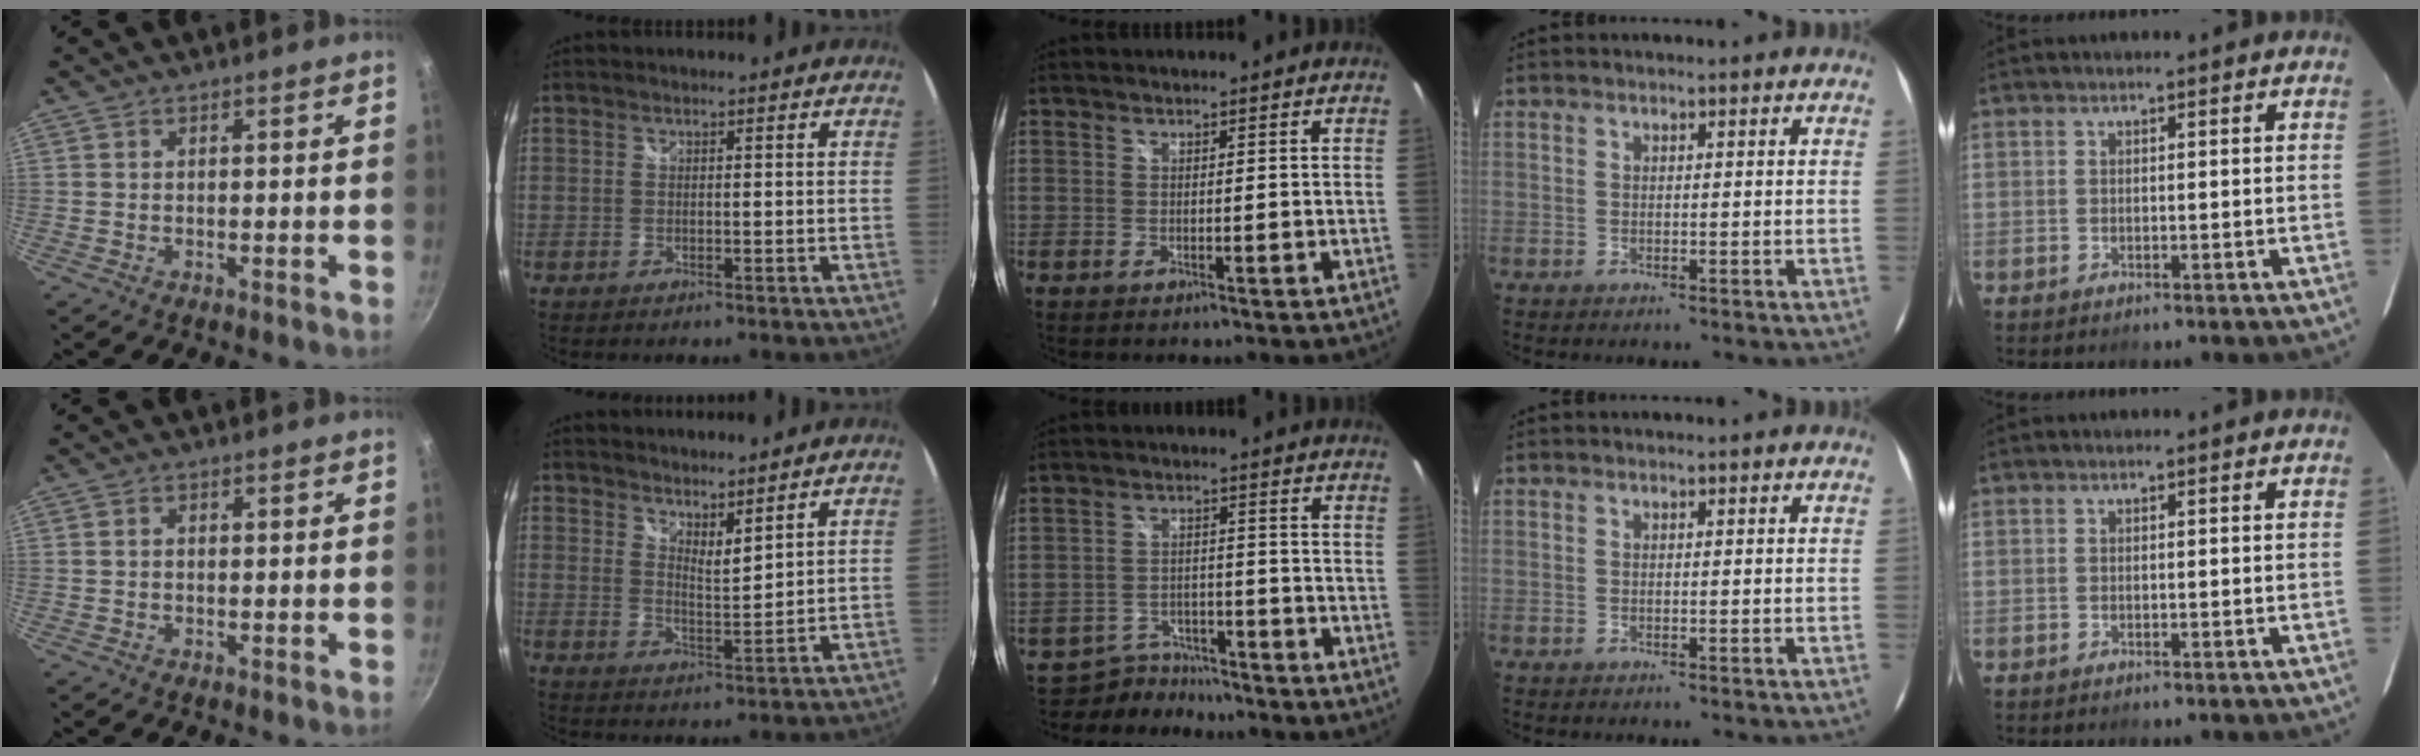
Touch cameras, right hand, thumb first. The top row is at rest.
{"thumb": {"total": 0.8, "force": [0.0, 0.6, 0.5], "torque": [-0.008, 0.005, 0.000]}, "index": {"total": 5.2, "force": [4.7, 0.9, 2.1], "torque": [-0.029, -0.006, 0.076]}, "middle": {"total": 6.2, "force": [-5.8, 2.3, -0.2], "torque": [-0.015, 0.010, -0.093]}}